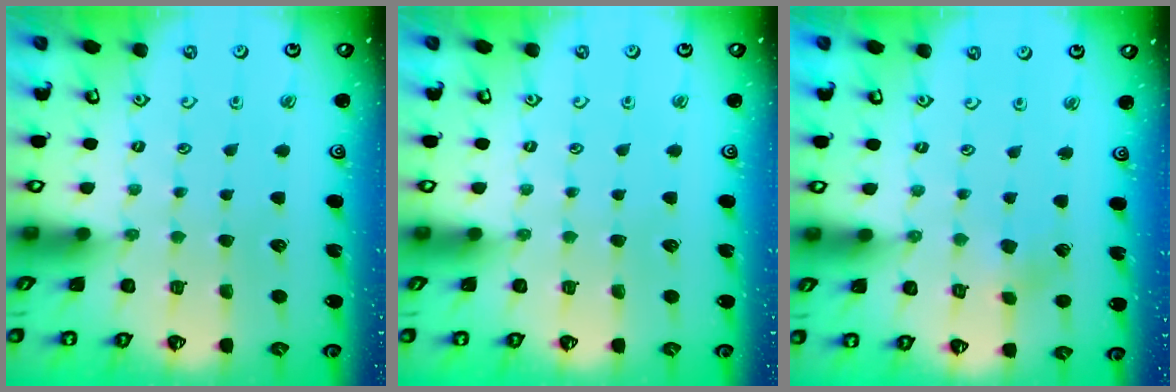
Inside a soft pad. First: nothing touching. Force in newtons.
{"total": 0.0}
{"total": 2.3, "press": 2.3, "slide": 0.3}